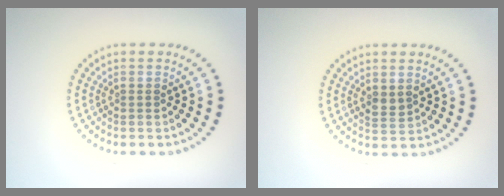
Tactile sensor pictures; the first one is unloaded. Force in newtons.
{"total": 1.2, "press": 1.1, "slide": 0.4}